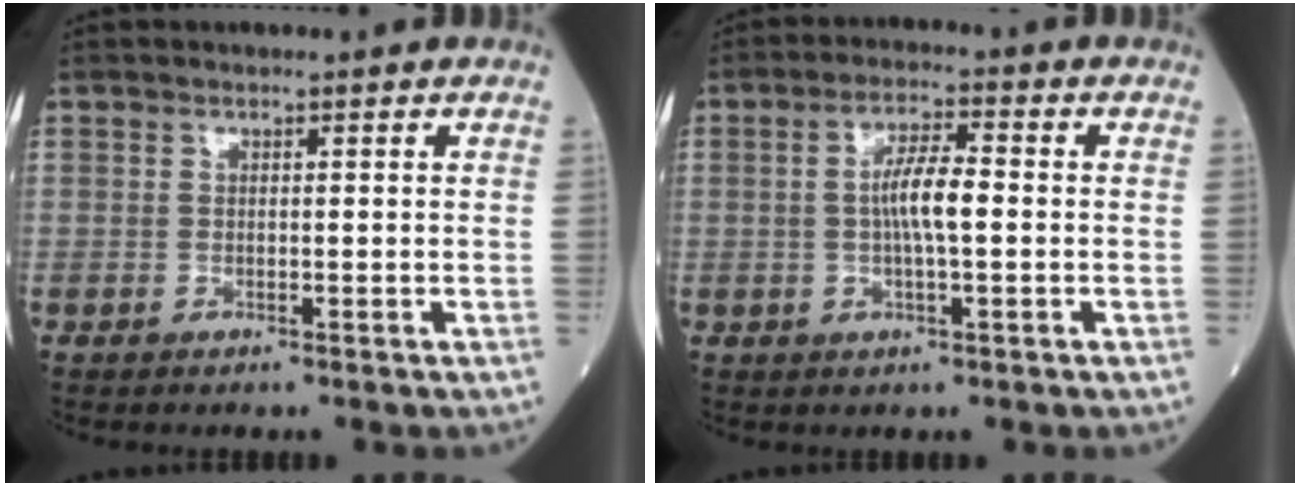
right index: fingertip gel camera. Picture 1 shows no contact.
{"total": 5.8, "force": [-0.1, 1.0, 5.7], "torque": [-0.109, 0.009, -0.007]}